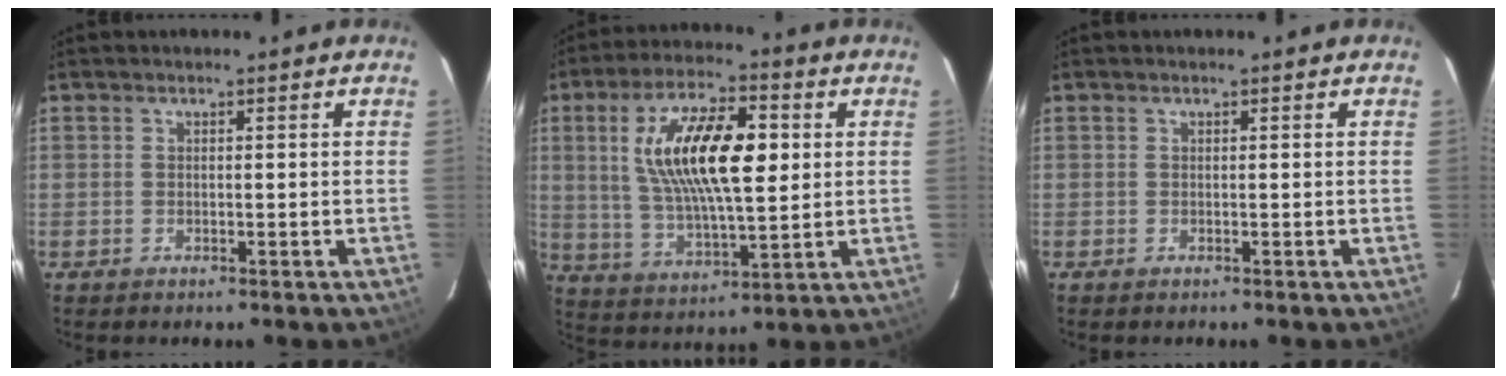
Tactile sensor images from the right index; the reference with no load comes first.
{"total": 17.1, "force": [3.5, 6.2, 15.6], "torque": [-0.288, 0.013, 0.069]}
{"total": 0.0}